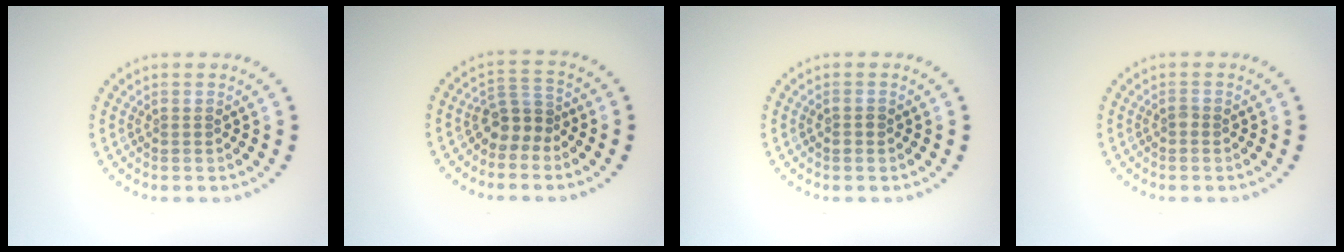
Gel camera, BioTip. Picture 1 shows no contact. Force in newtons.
{"total": 2.6, "press": 2.1, "slide": 1.5}
{"total": 0.9, "press": 0.9, "slide": 0.1}
{"total": 0.6, "press": 0.5, "slide": 0.3}